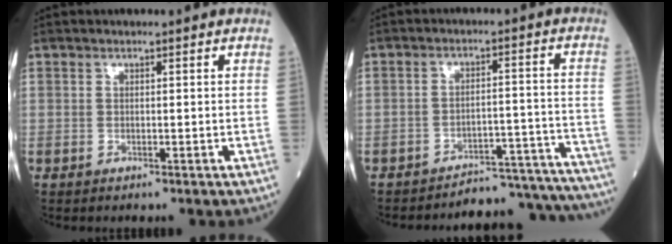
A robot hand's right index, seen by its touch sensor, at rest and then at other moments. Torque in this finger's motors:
{"motor_torque": [-0.15, -0.23, -0.36, -0.13]}